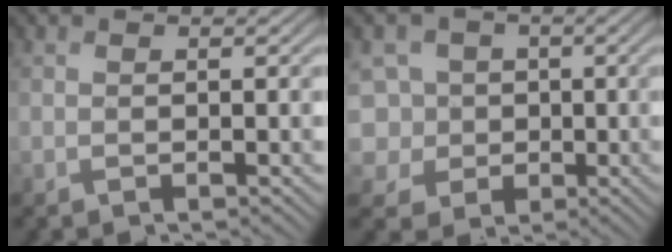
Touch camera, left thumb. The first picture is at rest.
{"total": 7.9, "force": [0.0, 7.4, 2.7], "torque": [-0.093, 0.018, -0.032]}